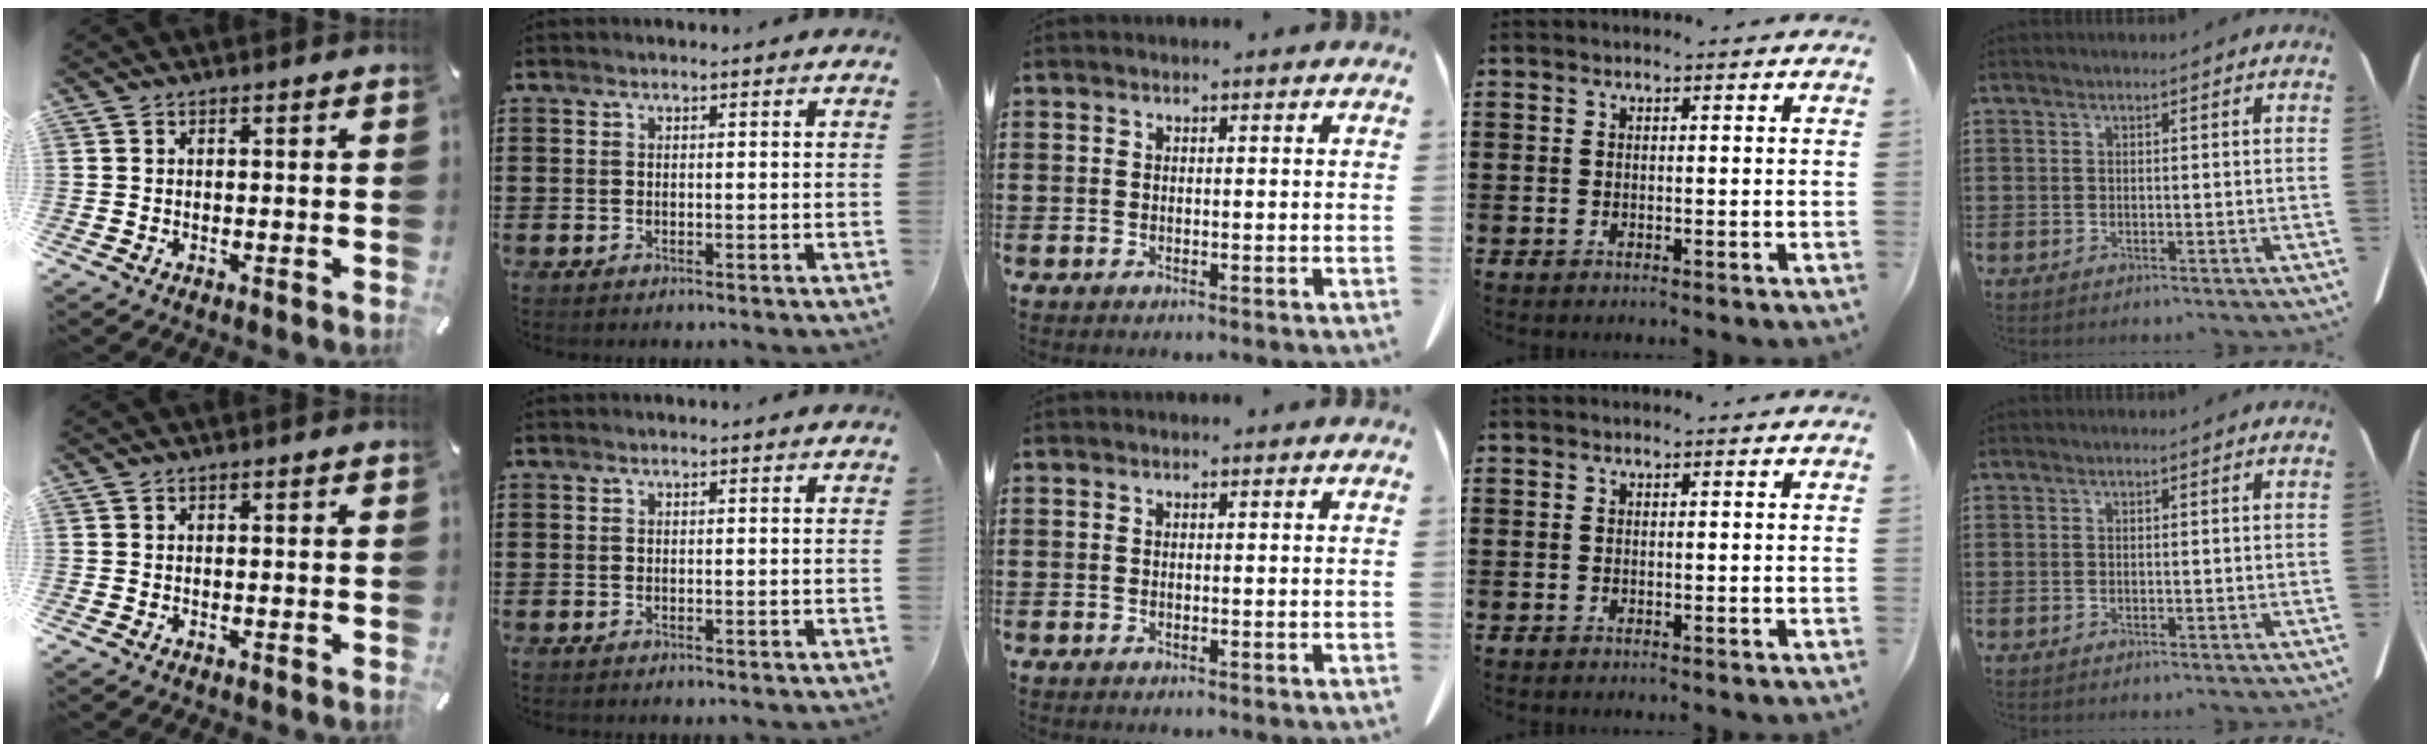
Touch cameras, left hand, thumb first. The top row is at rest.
{}